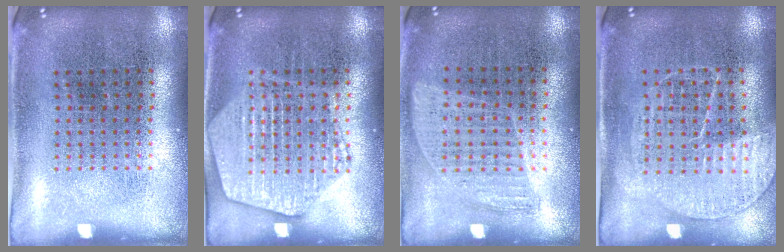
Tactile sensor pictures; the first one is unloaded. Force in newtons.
{"total": 3.1, "press": 3.1, "slide": 0.3}
{"total": 0.9, "press": 0.8, "slide": 0.4}
{"total": 1.3, "press": 1.3, "slide": 0.2}